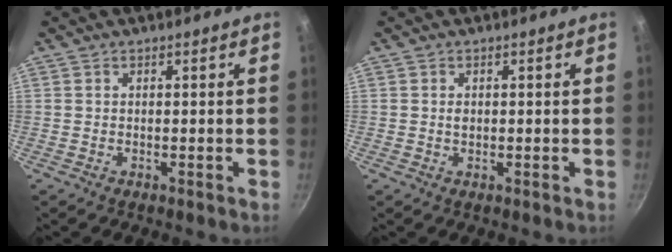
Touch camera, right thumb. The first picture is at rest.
{"total": 1.0, "force": [0.0, 0.8, 0.6], "torque": [-0.009, 0.001, 0.001]}